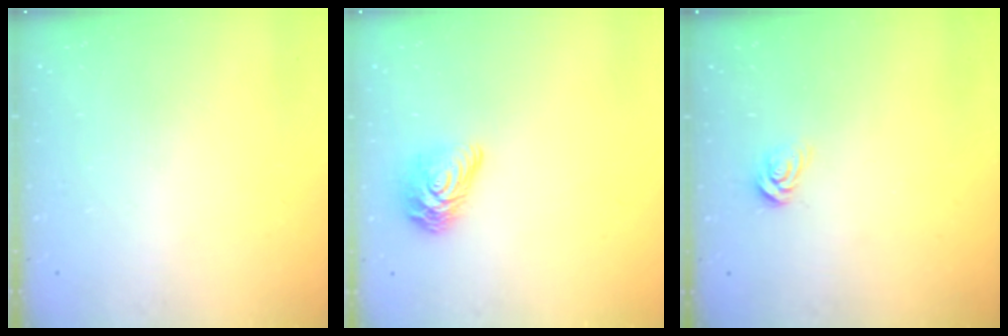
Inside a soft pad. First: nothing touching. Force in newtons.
{"total": 11.2, "press": 11.2, "slide": 0.3}
{"total": 4.2, "press": 4.2, "slide": 0.4}